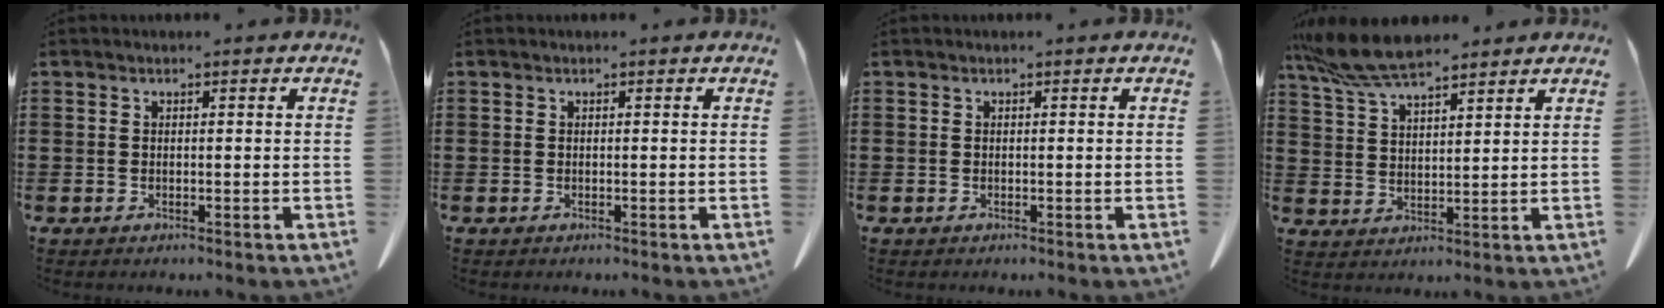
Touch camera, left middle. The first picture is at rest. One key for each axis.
{"total": 0.0}
{"total": 0.0}
{"total": 8.5, "fx": 7.1, "fy": 1.8, "fz": 4.3, "tx": -0.105, "ty": -0.013, "tz": 0.131}